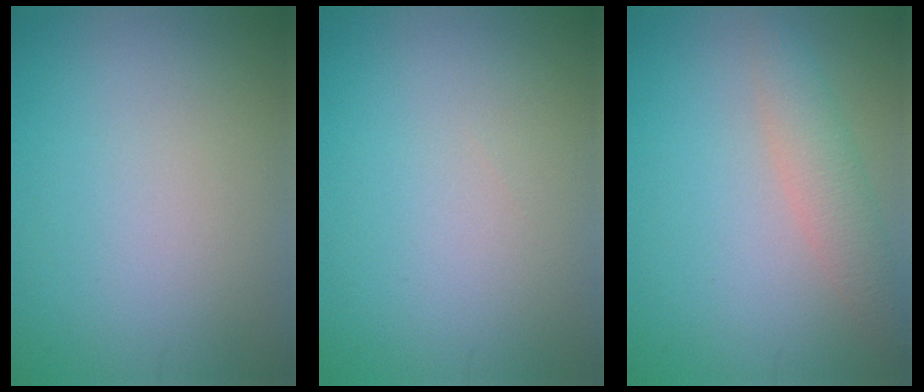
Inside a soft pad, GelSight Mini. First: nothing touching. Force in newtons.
{"total": 0.0}
{"total": 2.9, "press": 2.9, "slide": 0.2}